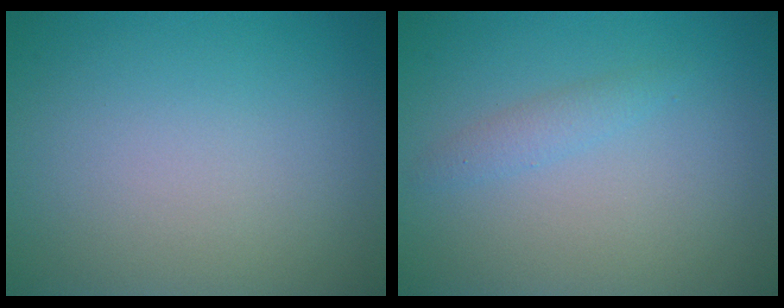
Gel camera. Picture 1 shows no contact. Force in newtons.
{"total": 1.3, "press": 1.3, "slide": 0.1}